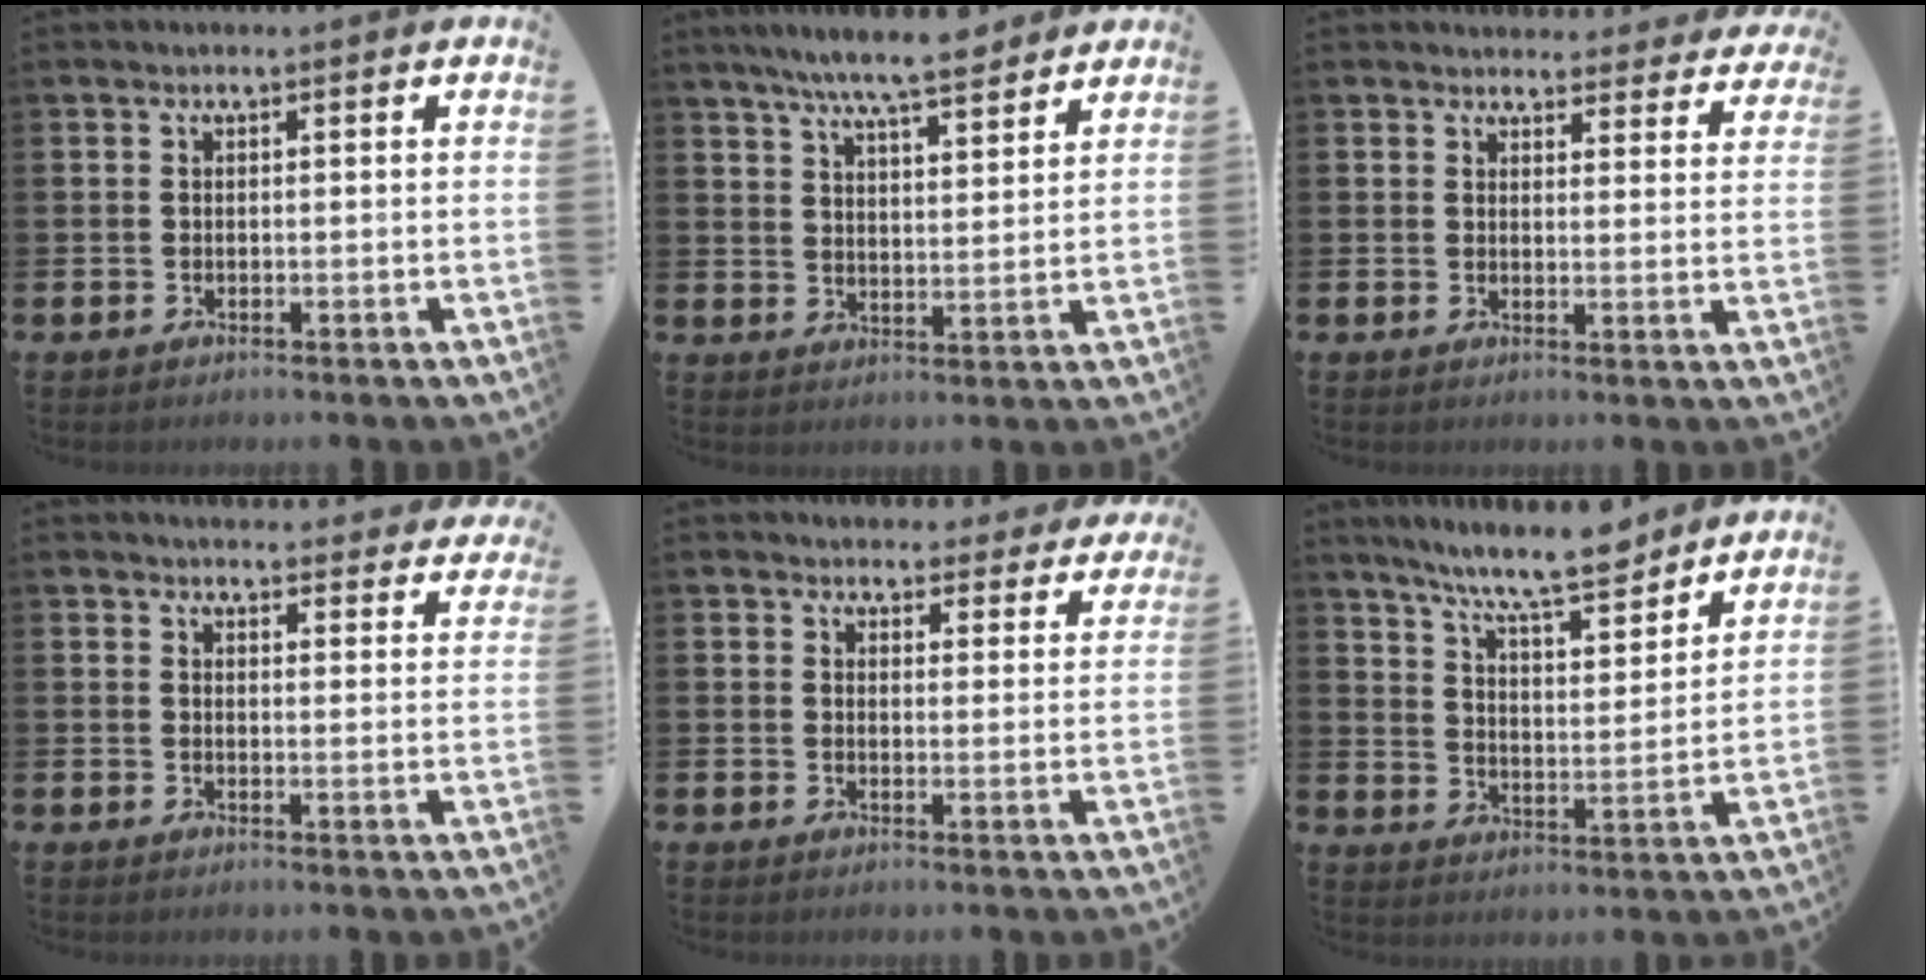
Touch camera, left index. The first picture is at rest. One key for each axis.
{"total": 7.8, "fx": 7.2, "fy": 0.8, "fz": 2.9, "tx": -0.067, "ty": -0.030, "tz": 0.128}
{"total": 3.7, "fx": 3.6, "fy": 1.1, "fz": -0.1, "tx": 0.002, "ty": -0.023, "tz": 0.062}
{"total": 4.0, "fx": 3.9, "fy": 0.6, "fz": 0.0, "tx": 0.001, "ty": -0.030, "tz": 0.068}
{"total": 4.1, "fx": 3.8, "fy": 1.4, "fz": 0.1, "tx": -0.004, "ty": -0.025, "tz": 0.066}
{"total": 10.2, "fx": 9.2, "fy": 1.4, "fz": 4.0, "tx": -0.097, "ty": -0.053, "tz": 0.163}